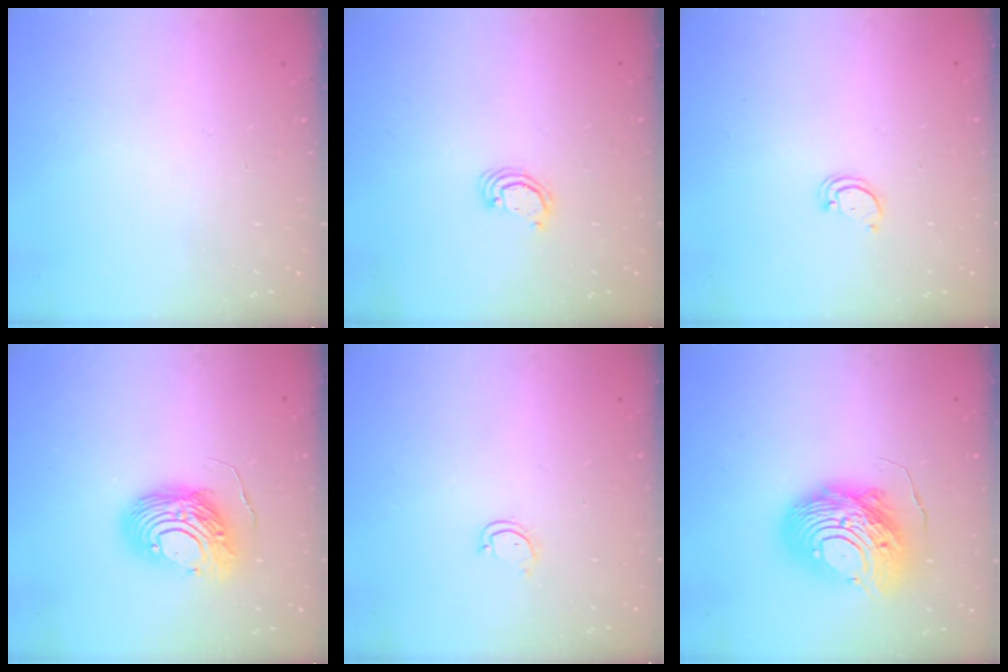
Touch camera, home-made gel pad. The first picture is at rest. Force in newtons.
{"total": 2.3, "press": 2.3, "slide": 0.2}
{"total": 1.6, "press": 1.6, "slide": 0.1}
{"total": 12.7, "press": 12.6, "slide": 1.3}
{"total": 3.2, "press": 3.2, "slide": 0.2}
{"total": 15.4, "press": 15.3, "slide": 1.4}